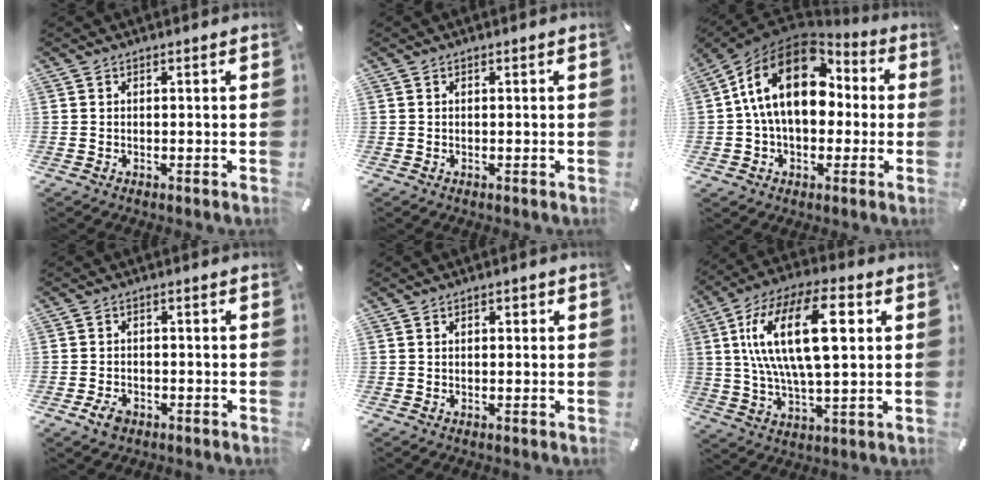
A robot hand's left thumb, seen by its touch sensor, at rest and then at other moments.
{"total": 0.0}
{"total": 19.7, "force": [3.7, 13.2, 14.1], "torque": [-0.266, 0.002, 0.060]}
{"total": 3.3, "force": [-2.0, 2.1, 1.7], "torque": [-0.042, 0.006, -0.041]}
{"total": 1.3, "force": [0.2, 0.8, 1.0], "torque": [-0.020, 0.006, 0.001]}
{"total": 20.9, "force": [5.6, 8.7, 18.2], "torque": [-0.368, -0.001, 0.080]}